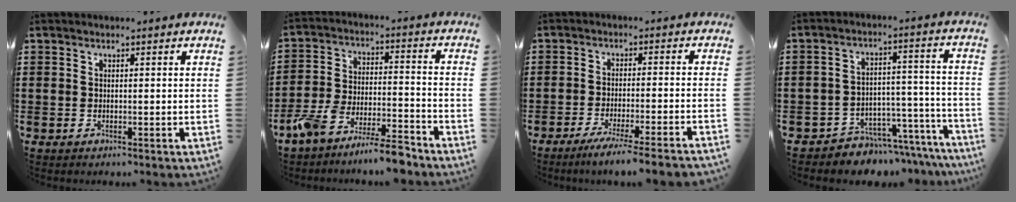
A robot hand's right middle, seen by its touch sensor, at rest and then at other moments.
{"total": 8.6, "force": [-8.2, 0.3, 2.7], "torque": [-0.057, 0.010, -0.161]}
{"total": 4.5, "force": [-4.0, -0.7, 2.0], "torque": [-0.030, -0.014, -0.072]}
{"total": 5.4, "force": [-5.3, 1.2, 0.1], "torque": [-0.006, 0.016, -0.106]}